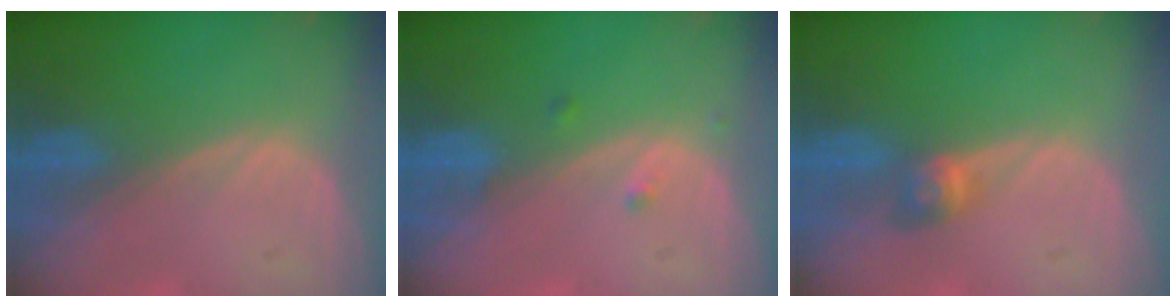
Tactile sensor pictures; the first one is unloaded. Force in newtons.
{"total": 1.1, "press": 1.1, "slide": 0.1}
{"total": 2.9, "press": 2.5, "slide": 1.5}